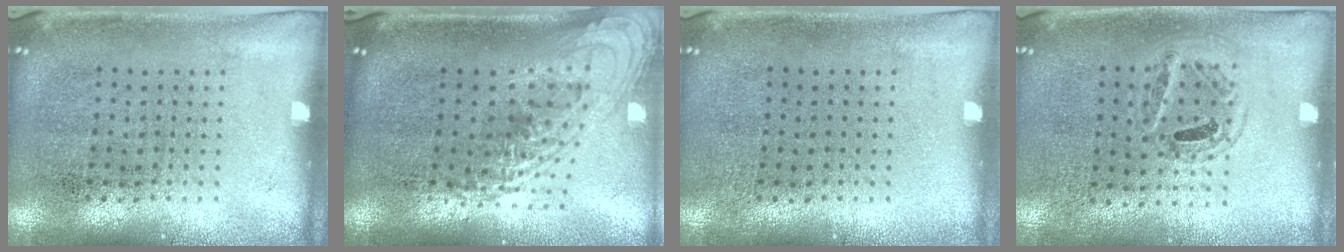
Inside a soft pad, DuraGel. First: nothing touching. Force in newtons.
{"total": 2.1, "press": 1.7, "slide": 1.3}
{"total": 0.0}
{"total": 0.9, "press": 0.8, "slide": 0.4}